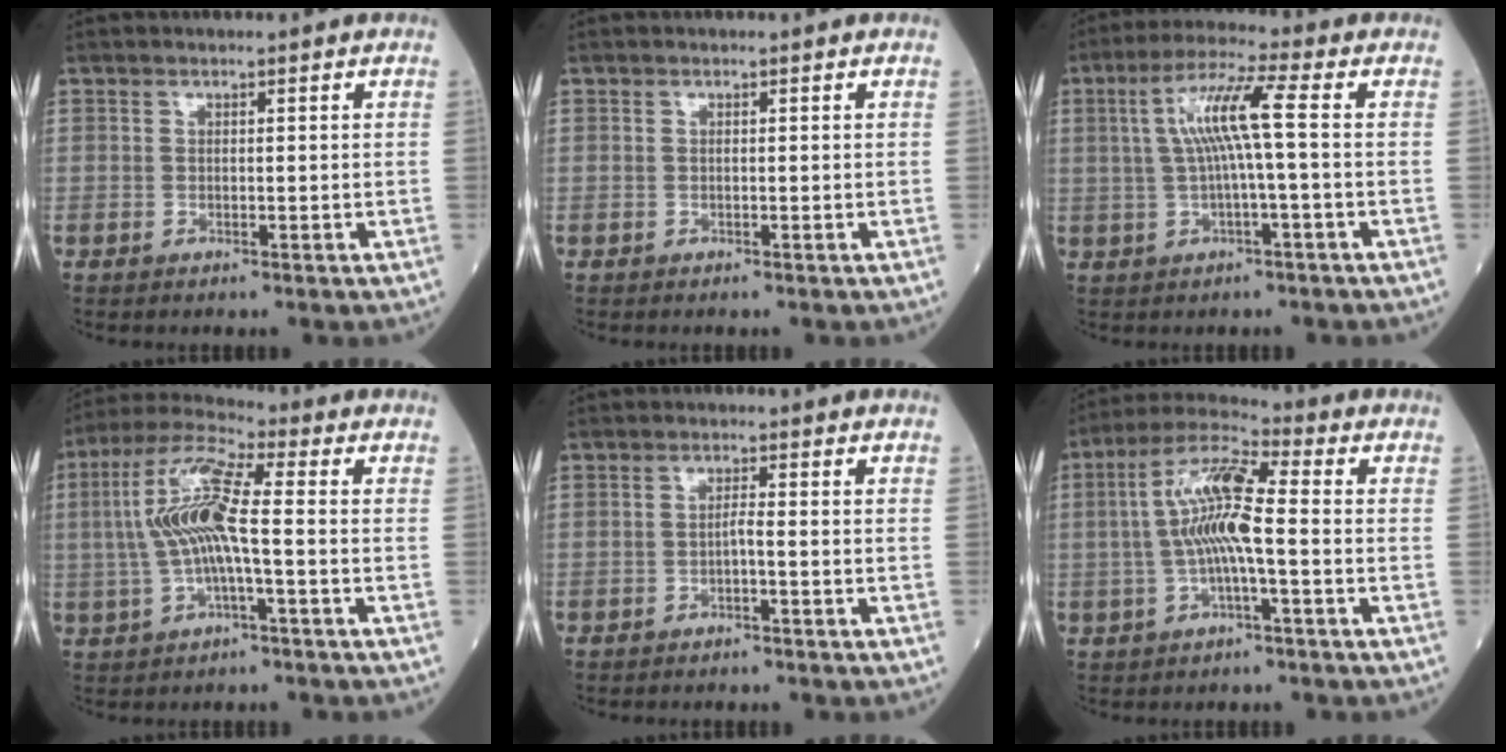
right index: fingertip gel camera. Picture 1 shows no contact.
{"total": 0.0}
{"total": 8.2, "force": [0.7, -0.1, 8.2], "torque": [-0.161, 0.018, 0.012]}
{"total": 10.6, "force": [-0.3, 1.6, 10.5], "torque": [-0.222, 0.022, -0.011]}
{"total": 1.3, "force": [-0.7, -0.1, 1.1], "torque": [-0.022, 0.000, -0.014]}
{"total": 10.2, "force": [-0.6, 1.5, 10.1], "torque": [-0.204, 0.022, -0.017]}